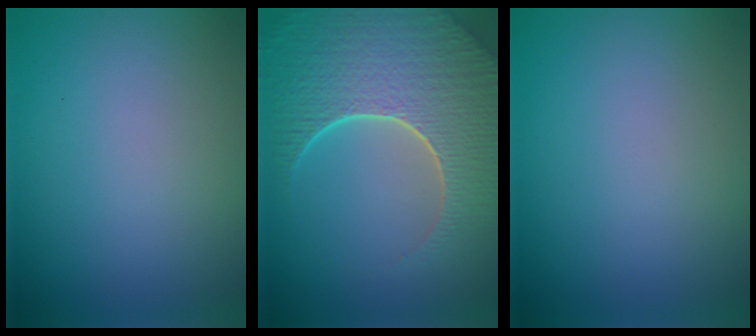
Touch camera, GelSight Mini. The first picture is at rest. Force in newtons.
{"total": 9.5, "press": 6.7, "slide": 6.6}
{"total": 0.0}